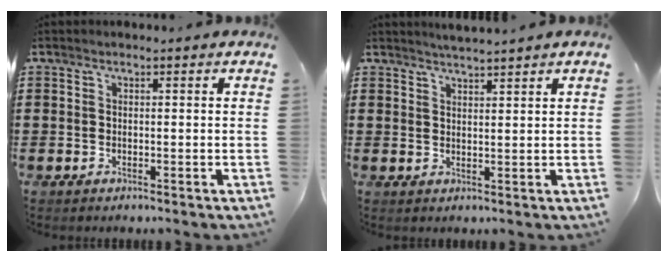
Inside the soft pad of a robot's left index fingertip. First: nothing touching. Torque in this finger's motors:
{"motor_torque": [2.14, 0.00, 0.01, -0.18]}